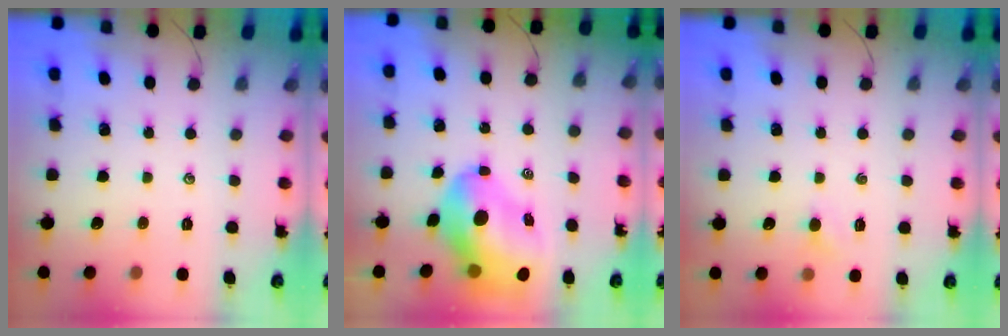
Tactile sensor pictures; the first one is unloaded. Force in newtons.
{"total": 15.9, "press": 15.1, "slide": 4.7}
{"total": 3.2, "press": 3.0, "slide": 0.9}